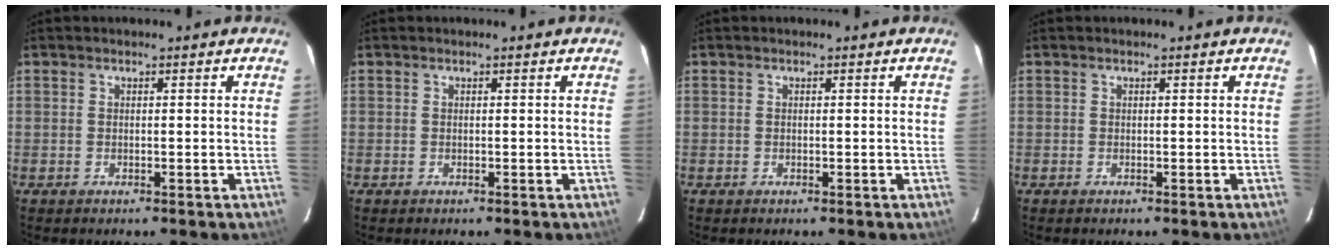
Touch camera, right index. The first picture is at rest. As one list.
[{"total": 0.0}, {"total": 0.0}, {"total": 0.0}]